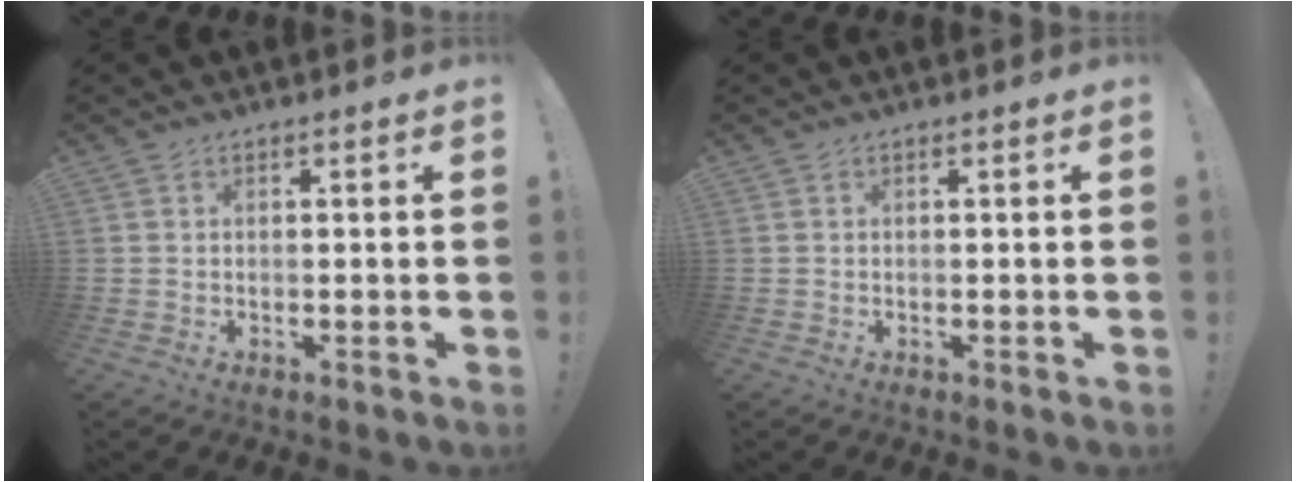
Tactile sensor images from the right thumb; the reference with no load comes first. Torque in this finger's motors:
{"motor_torque": [0.00, 0.00, 0.00, 0.00, 0.00]}